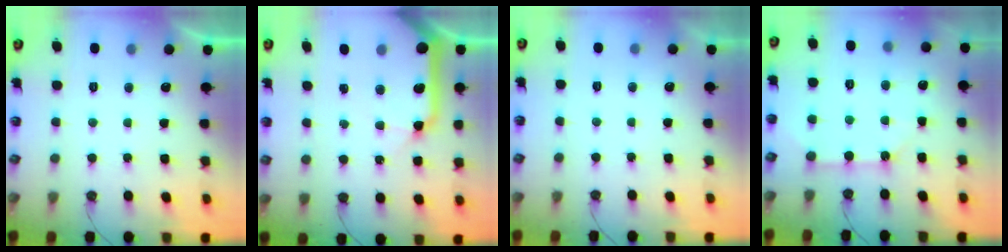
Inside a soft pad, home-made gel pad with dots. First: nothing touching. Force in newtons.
{"total": 19.4, "press": 19.2, "slide": 2.3}
{"total": 0.0}
{"total": 7.3, "press": 7.3, "slide": 0.6}